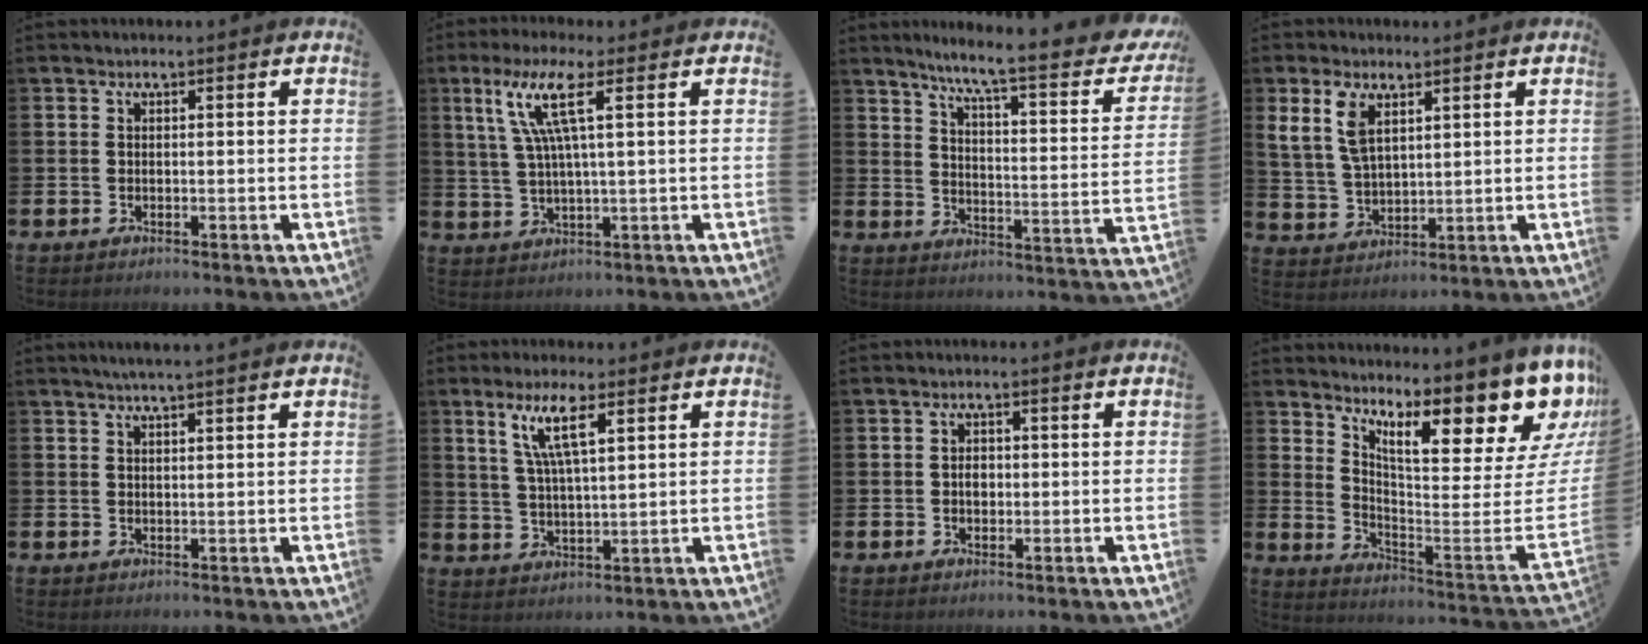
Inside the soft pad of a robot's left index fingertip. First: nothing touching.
{"total": 7.5, "force": [3.4, 0.7, 6.6], "torque": [-0.143, 0.004, 0.057]}
{"total": 7.7, "force": [6.1, 0.7, 4.7], "torque": [-0.092, -0.051, 0.089]}
{"total": 5.7, "force": [3.5, 2.9, 3.4], "torque": [-0.070, -0.001, 0.061]}
{"total": 2.3, "force": [2.1, -0.2, 0.9], "torque": [-0.017, -0.004, 0.038]}
{"total": 7.0, "force": [4.5, 1.3, 5.2], "torque": [-0.106, -0.008, 0.074]}
{"total": 1.9, "force": [-0.1, 1.4, 1.2], "torque": [-0.007, 0.001, -0.007]}
{"total": 11.4, "force": [8.0, 3.4, 7.4], "torque": [-0.122, -0.086, 0.126]}